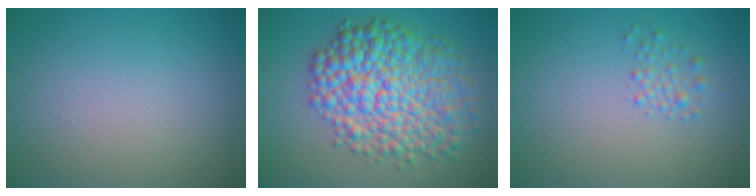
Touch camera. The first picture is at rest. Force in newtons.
{"total": 10.0, "press": 10.0, "slide": 0.1}
{"total": 1.4, "press": 1.3, "slide": 0.1}